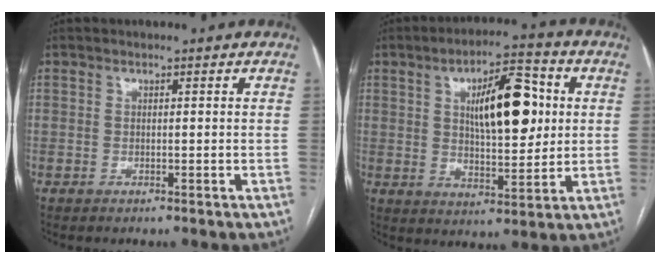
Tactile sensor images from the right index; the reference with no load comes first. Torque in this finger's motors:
{"motor_torque": [1.31, 0.00, 0.34, 0.14]}